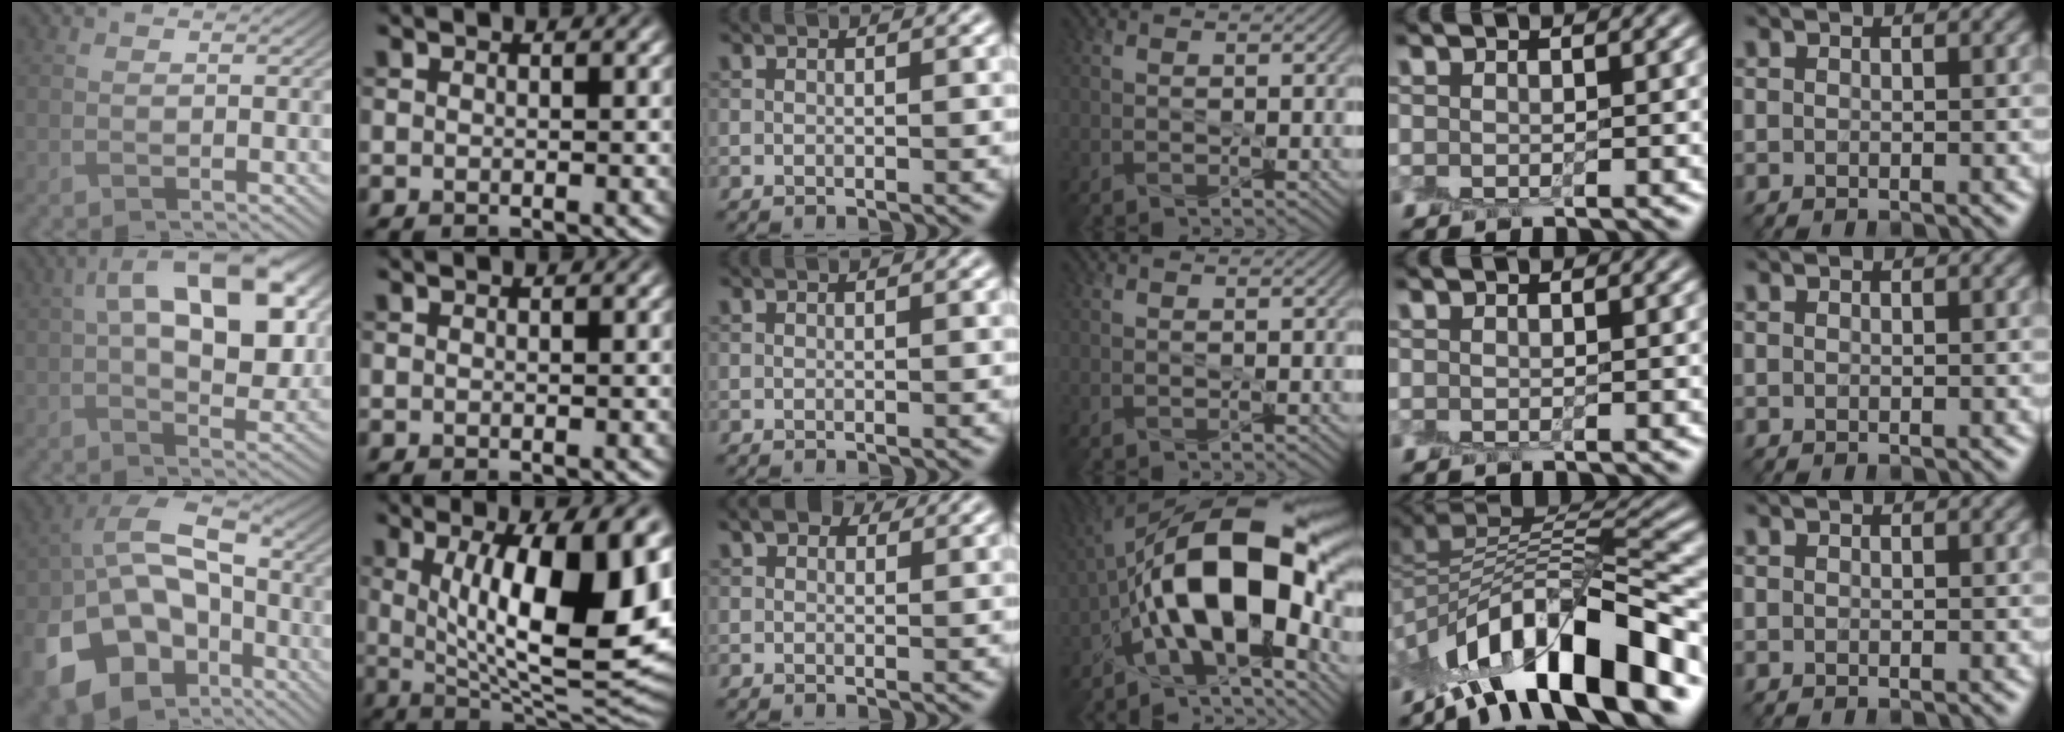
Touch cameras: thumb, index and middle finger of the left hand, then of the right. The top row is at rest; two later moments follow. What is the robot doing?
{"motion": "peel", "object": "plastic screen protector"}